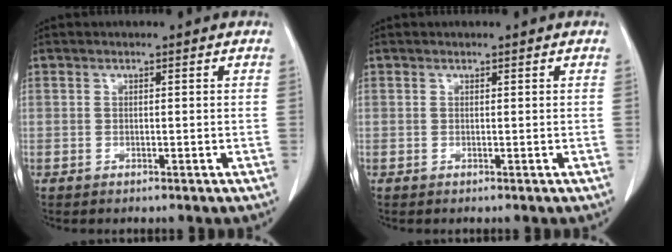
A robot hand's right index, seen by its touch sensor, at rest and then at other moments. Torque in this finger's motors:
{"motor_torque": [0.05, -0.03, 0.00, 0.01]}